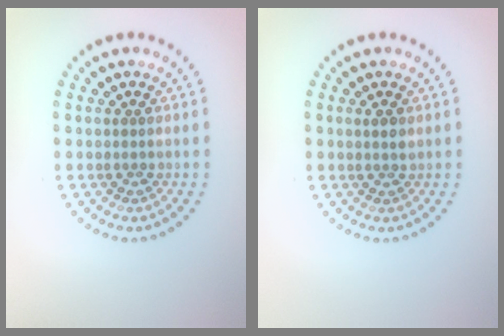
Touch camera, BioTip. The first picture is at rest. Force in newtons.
{"total": 0.9, "press": 0.9, "slide": 0.3}